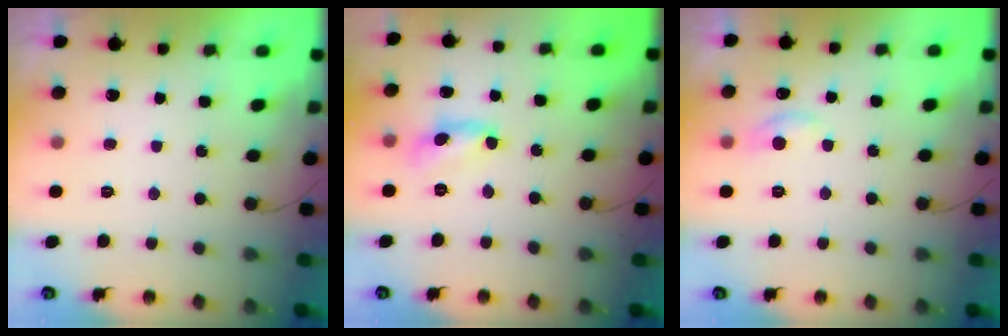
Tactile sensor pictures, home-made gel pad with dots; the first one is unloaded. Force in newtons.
{"total": 4.9, "press": 4.8, "slide": 0.4}
{"total": 6.7, "press": 6.6, "slide": 0.8}